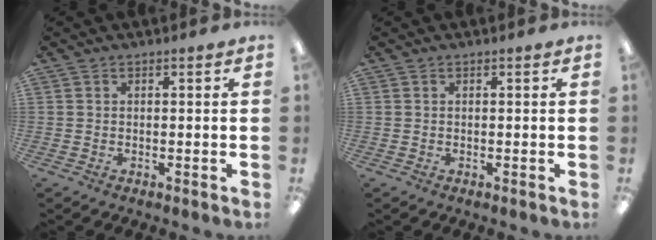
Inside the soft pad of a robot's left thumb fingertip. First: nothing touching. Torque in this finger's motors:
{"motor_torque": [0.00, 0.00, 0.03, 0.02, 0.00]}